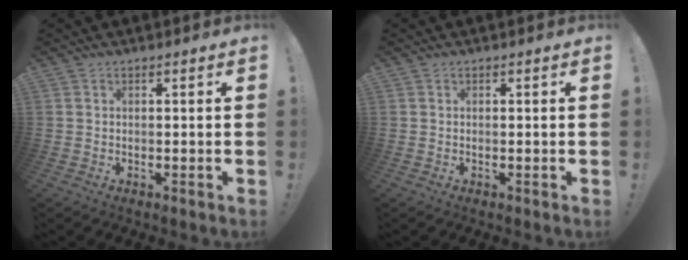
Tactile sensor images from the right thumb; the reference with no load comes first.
{"total": 0.0}